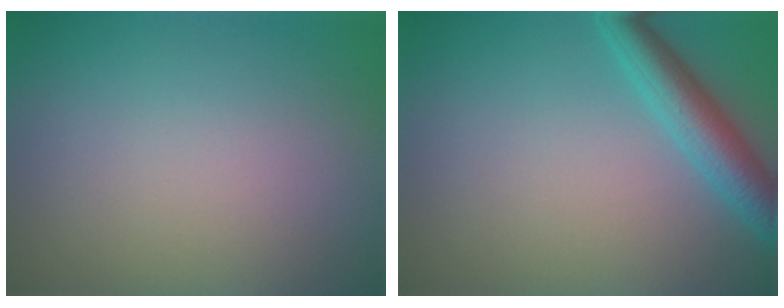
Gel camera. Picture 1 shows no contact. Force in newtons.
{"total": 3.9, "press": 3.9, "slide": 0.1}